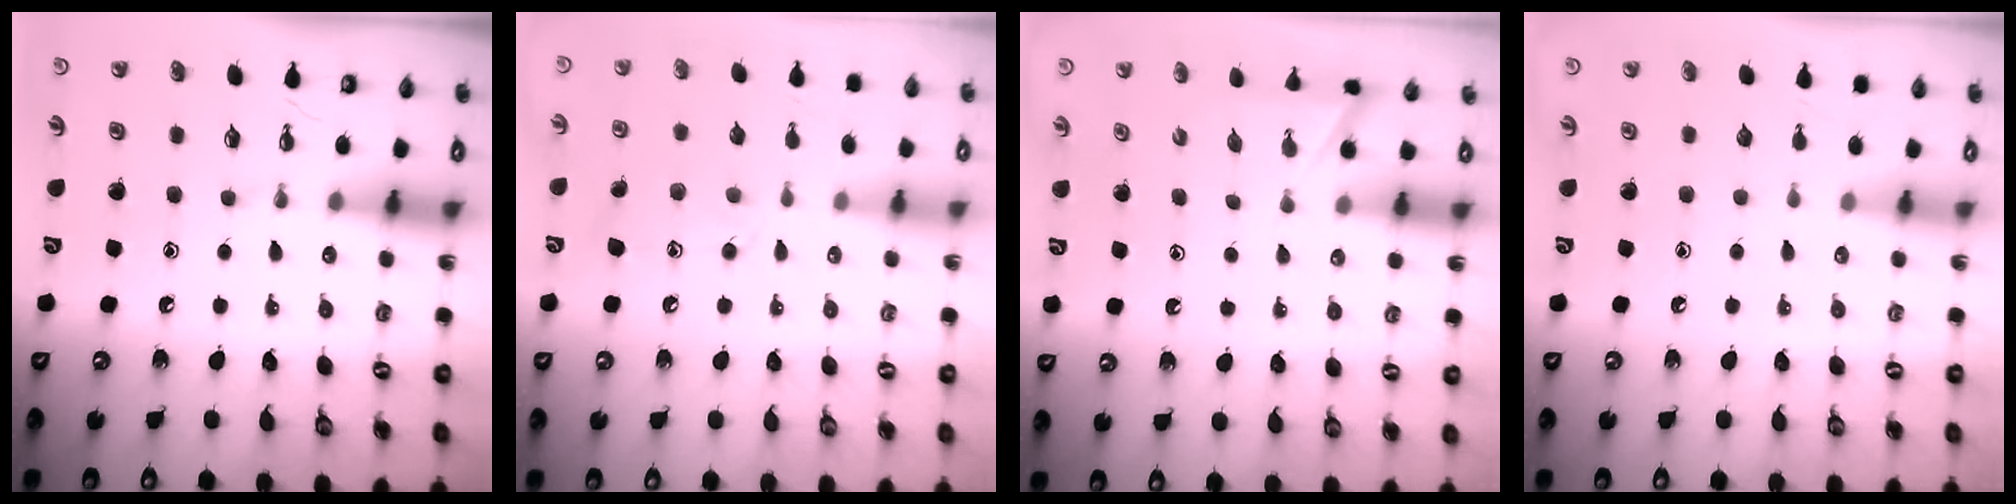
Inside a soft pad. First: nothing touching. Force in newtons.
{"total": 12.1, "press": 12.1, "slide": 0.8}
{"total": 1.6, "press": 1.6, "slide": 0.2}
{"total": 0.0}